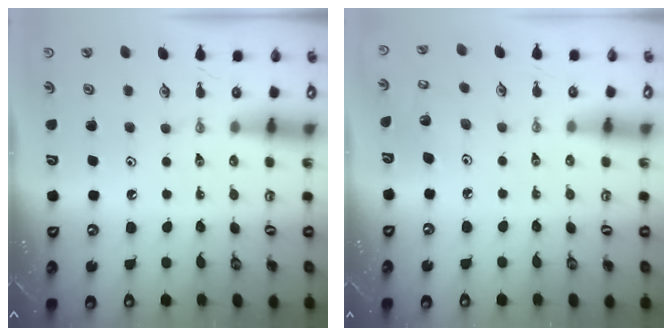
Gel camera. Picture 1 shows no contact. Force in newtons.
{"total": 3.0, "press": 2.6, "slide": 1.5}